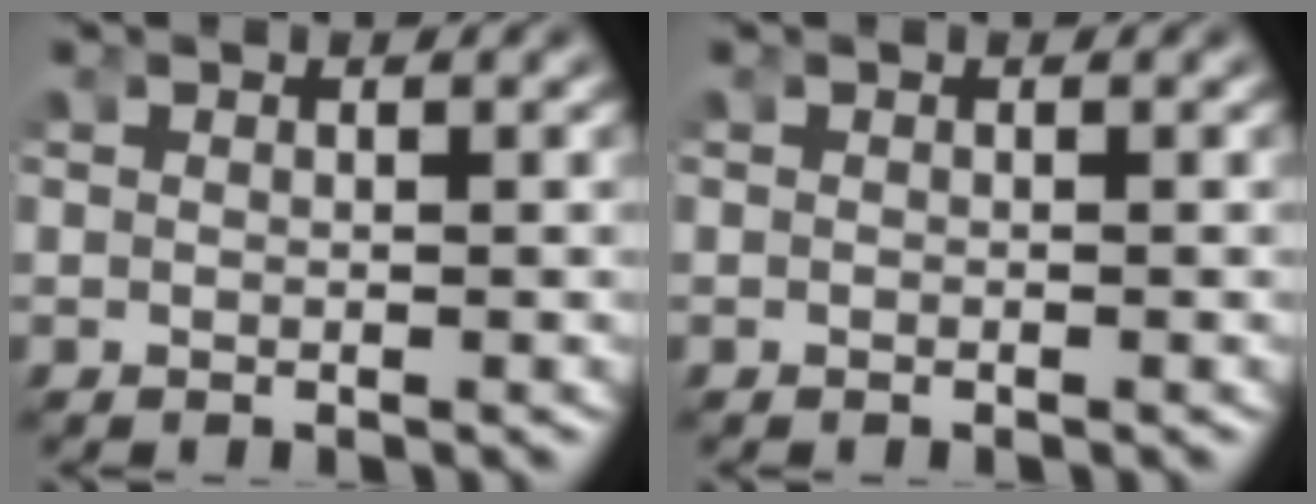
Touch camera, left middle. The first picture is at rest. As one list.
[{"total": 0.0}]